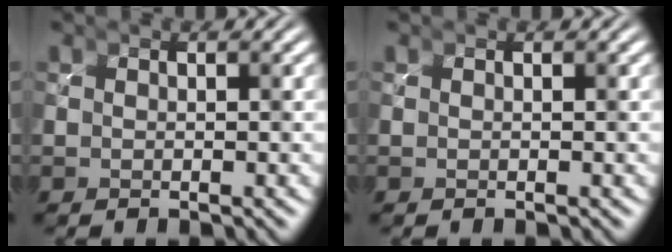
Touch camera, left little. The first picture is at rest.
{"total": 0.0}